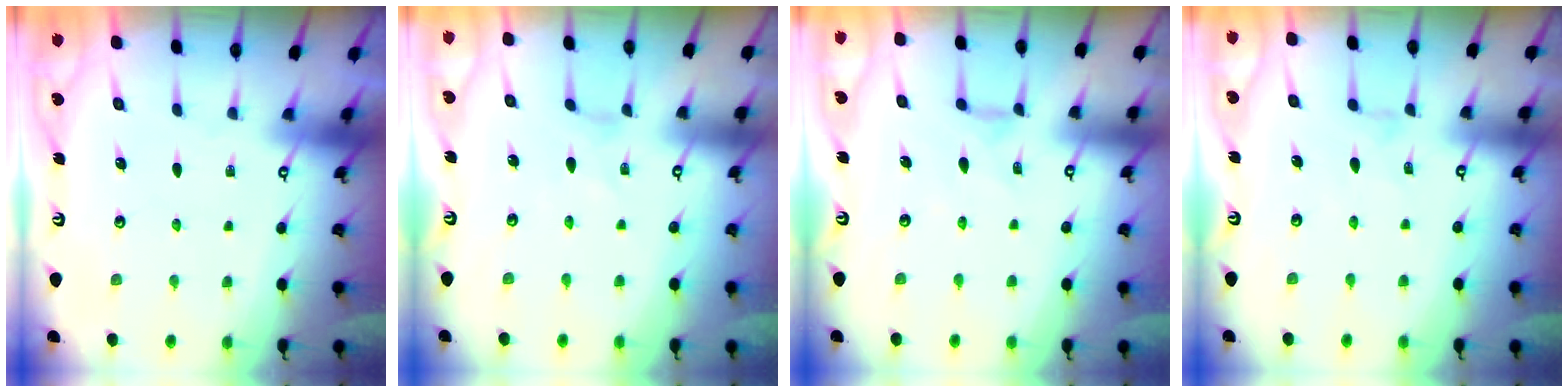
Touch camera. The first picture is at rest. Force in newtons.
{"total": 0.0}
{"total": 1.9, "press": 1.8, "slide": 0.5}
{"total": 0.6, "press": 0.6, "slide": 0.2}